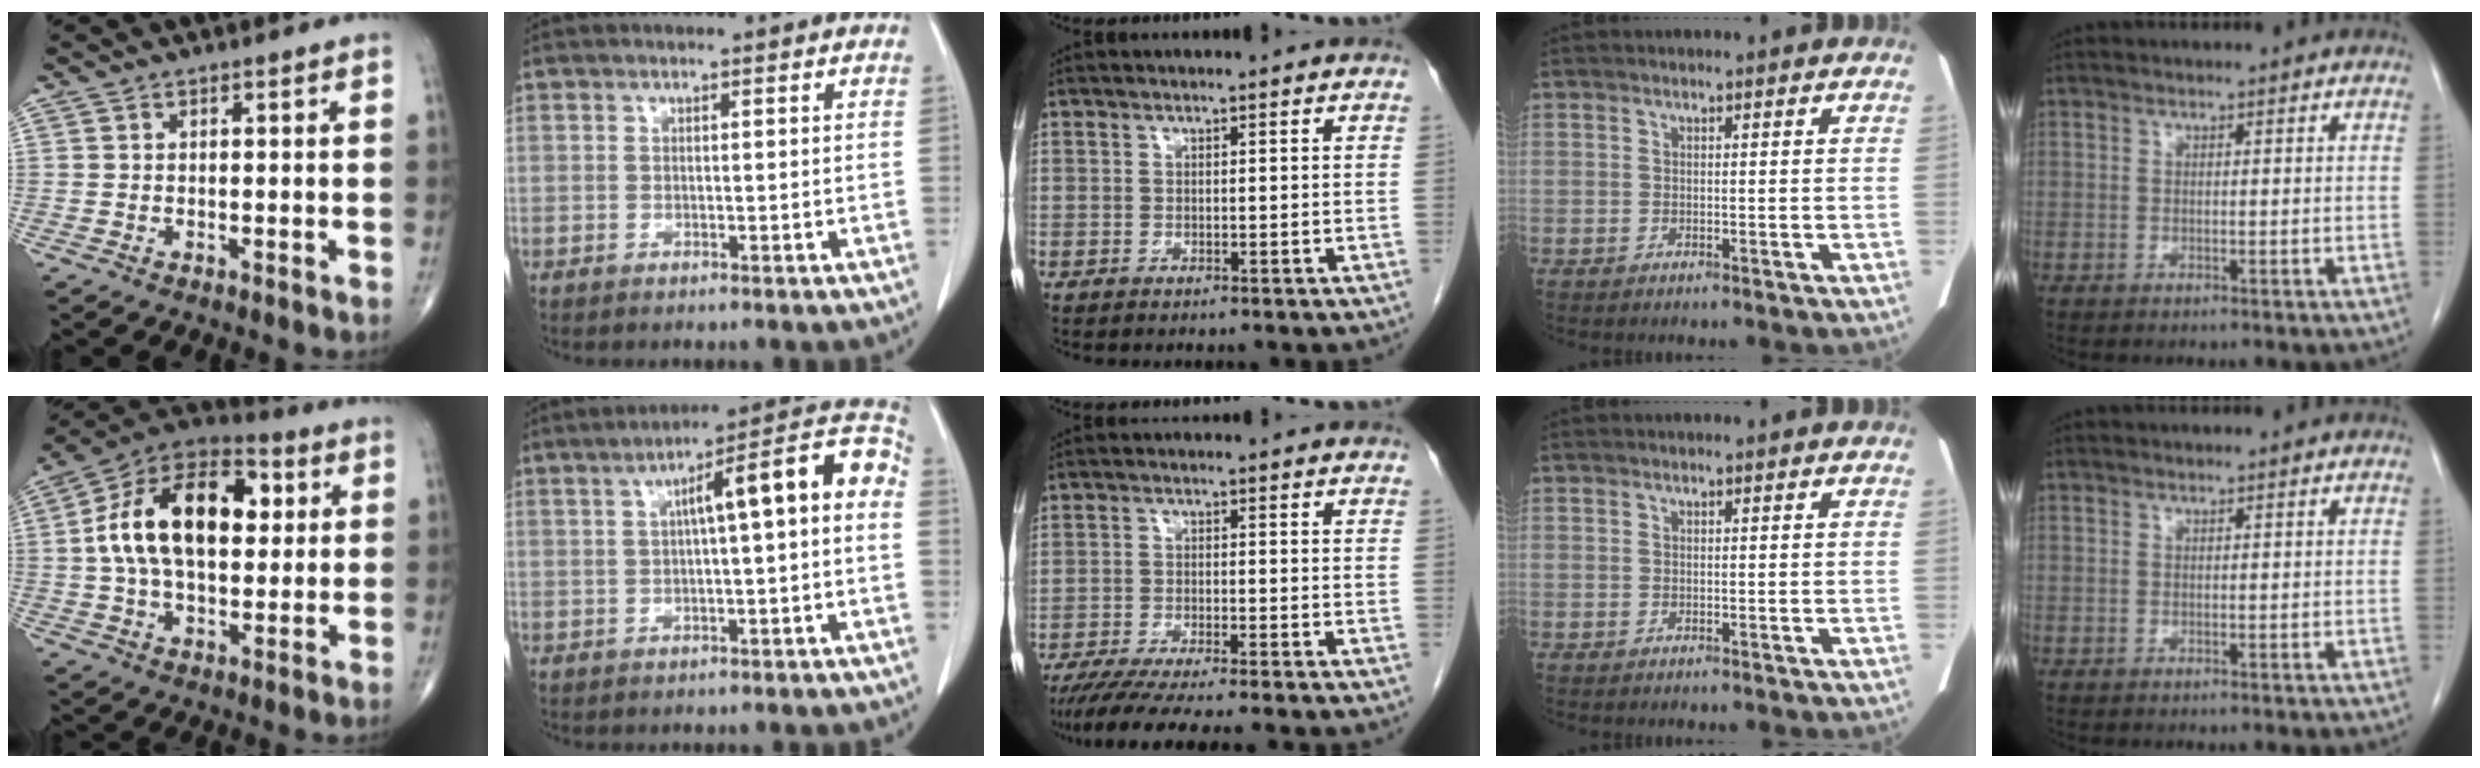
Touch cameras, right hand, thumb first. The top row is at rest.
{"thumb": {"total": 21.7, "force": [3.5, 12.6, 17.3], "torque": [-0.271, 0.019, 0.049]}, "index": {"total": 12.5, "force": [1.7, 1.5, 12.3], "torque": [-0.172, 0.044, 0.017]}, "middle": {"total": 10.8, "force": [-9.2, -0.3, 5.7], "torque": [-0.072, -0.027, -0.142]}}